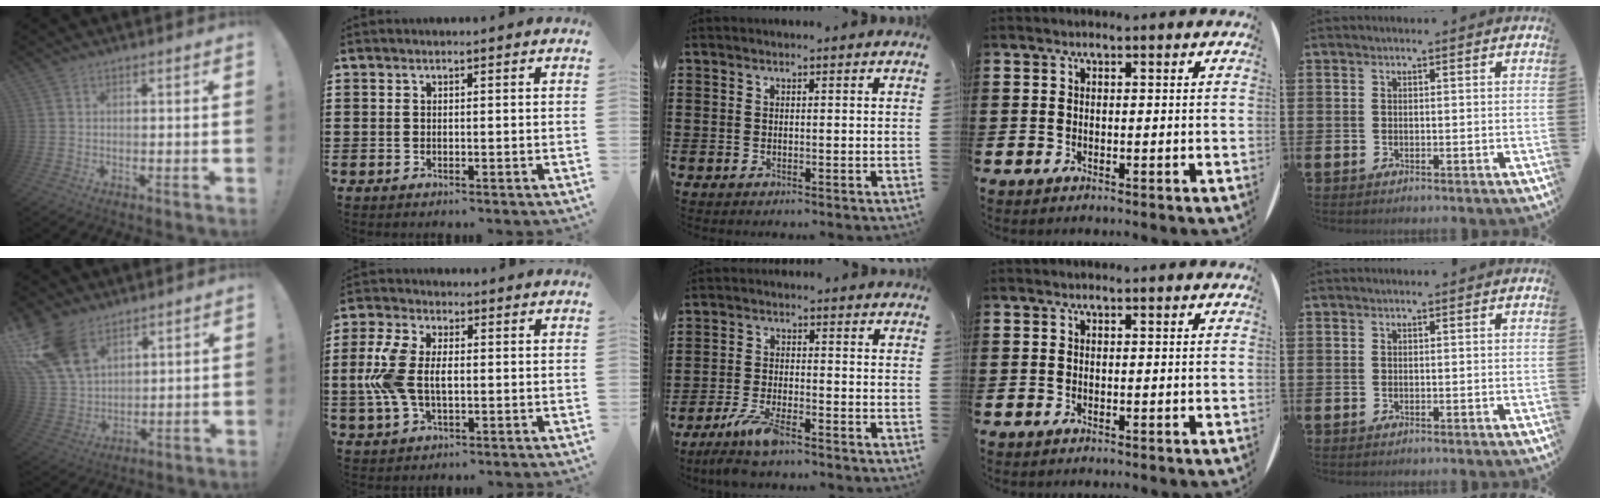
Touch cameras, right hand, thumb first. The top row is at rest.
{"thumb": {"total": 16.6, "force": [9.8, 10.1, 8.7], "torque": [-0.179, -0.052, 0.191]}, "index": {"total": 8.3, "force": [-0.1, 4.7, 6.9], "torque": [-0.178, -0.001, -0.013]}, "middle": {"total": 6.0, "force": [-4.5, 1.2, 3.8], "torque": [-0.086, -0.011, -0.088]}}